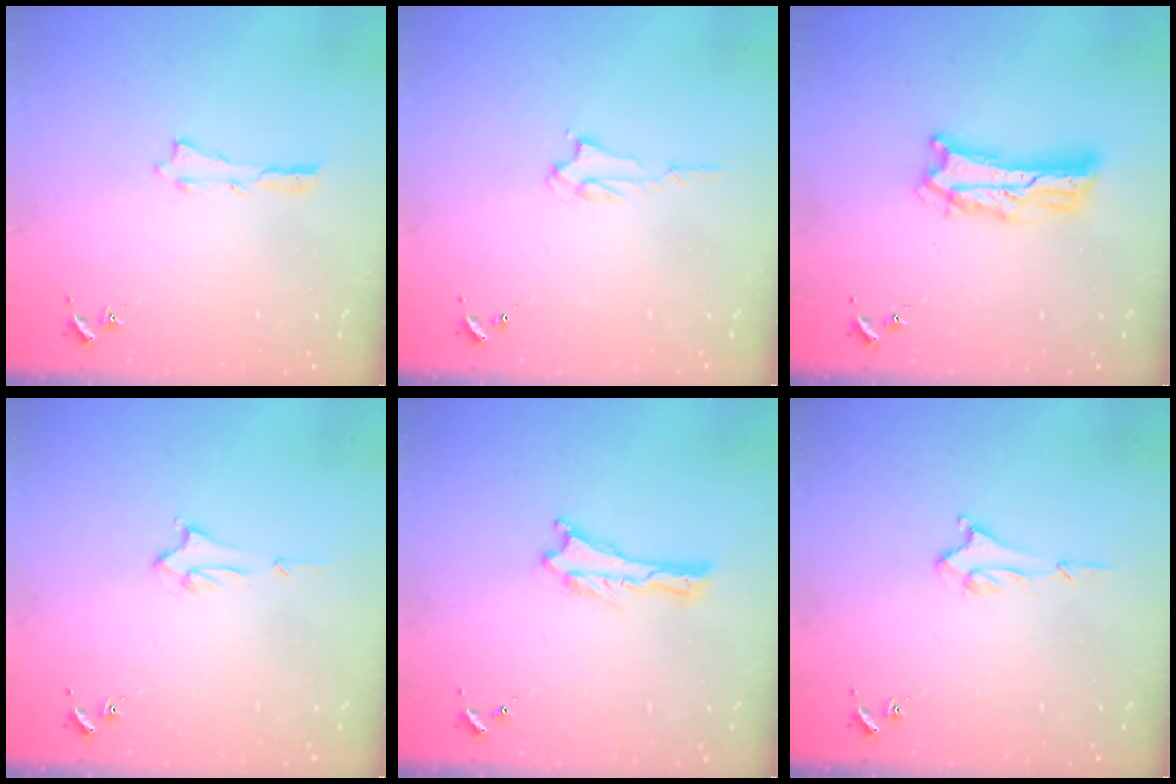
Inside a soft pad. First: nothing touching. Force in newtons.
{"total": 2.2, "press": 2.2, "slide": 0.4}
{"total": 5.1, "press": 5.1, "slide": 0.5}
{"total": 1.4, "press": 1.4, "slide": 0.2}
{"total": 0.0}
{"total": 1.7, "press": 1.6, "slide": 0.4}